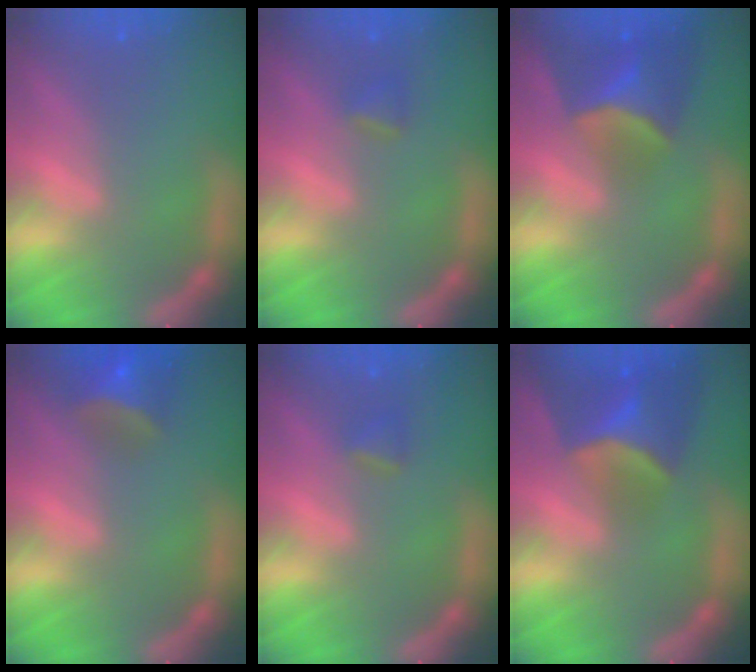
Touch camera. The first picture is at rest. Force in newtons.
{"total": 1.4}
{"total": 6.5}
{"total": 5.0}
{"total": 1.4}
{"total": 7.4}